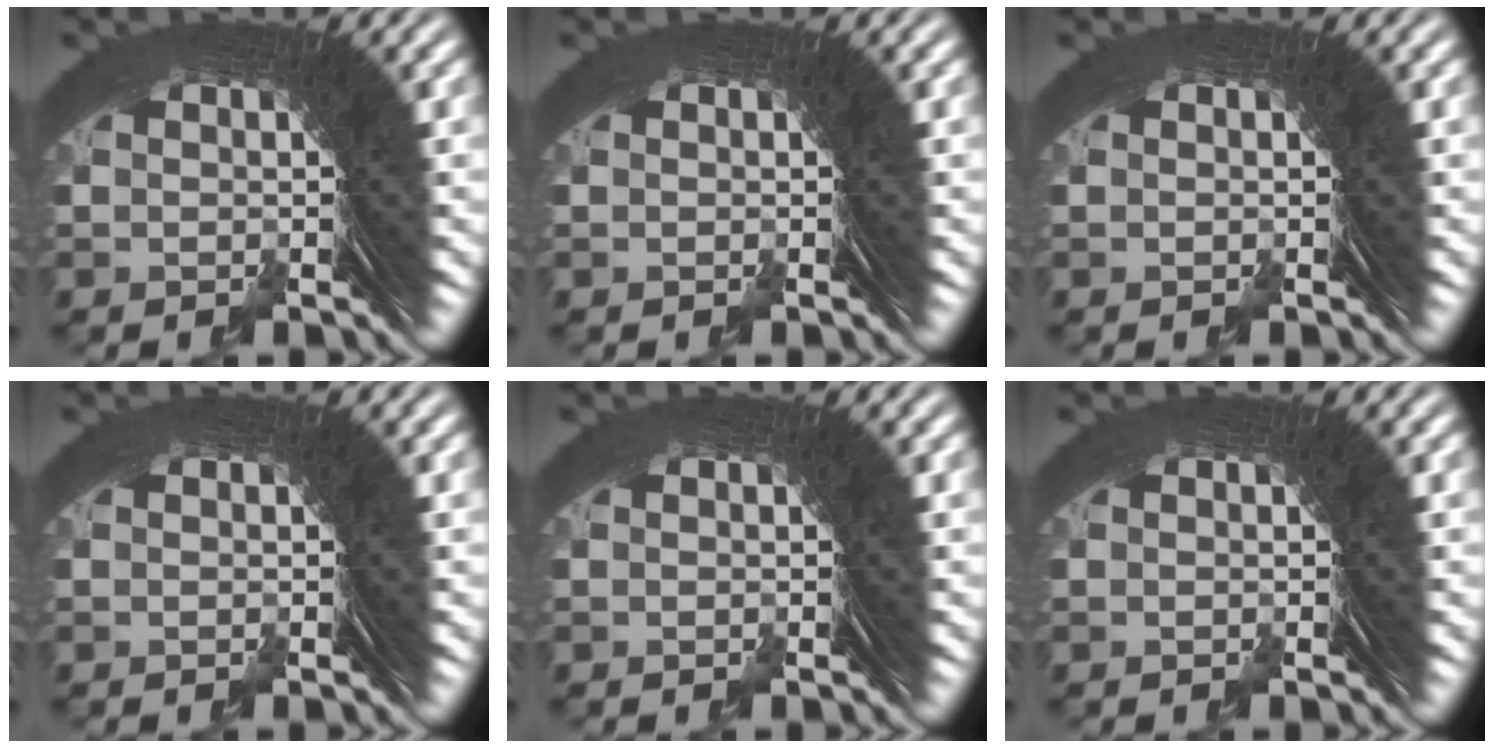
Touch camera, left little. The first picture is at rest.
{"total": 0.0}
{"total": 0.0}
{"total": 0.0}
{"total": 0.0}
{"total": 0.0}